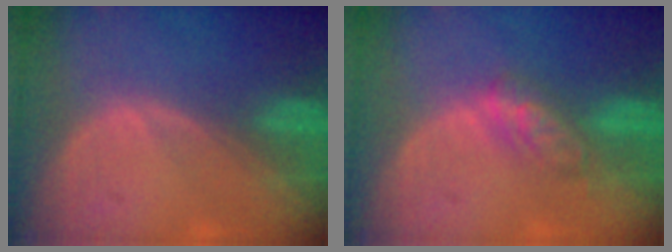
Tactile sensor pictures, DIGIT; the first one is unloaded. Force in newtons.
{"total": 4.6, "press": 4.5, "slide": 1.3}